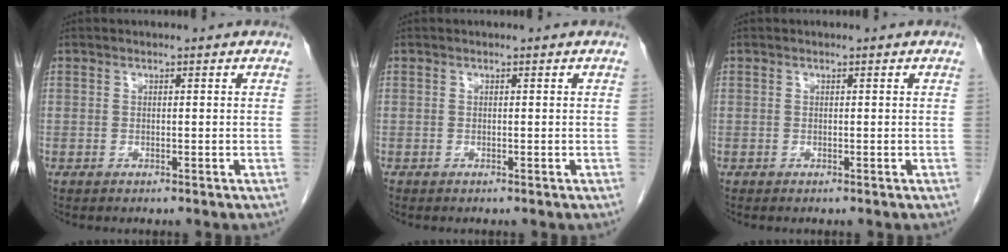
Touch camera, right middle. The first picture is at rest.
{"total": 0.0}
{"total": 0.0}